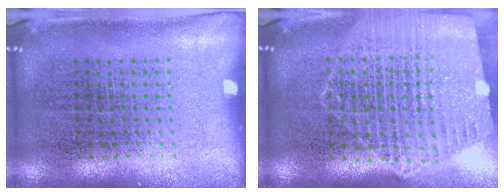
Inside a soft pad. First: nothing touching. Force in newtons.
{"total": 1.4, "press": 1.4, "slide": 0.3}